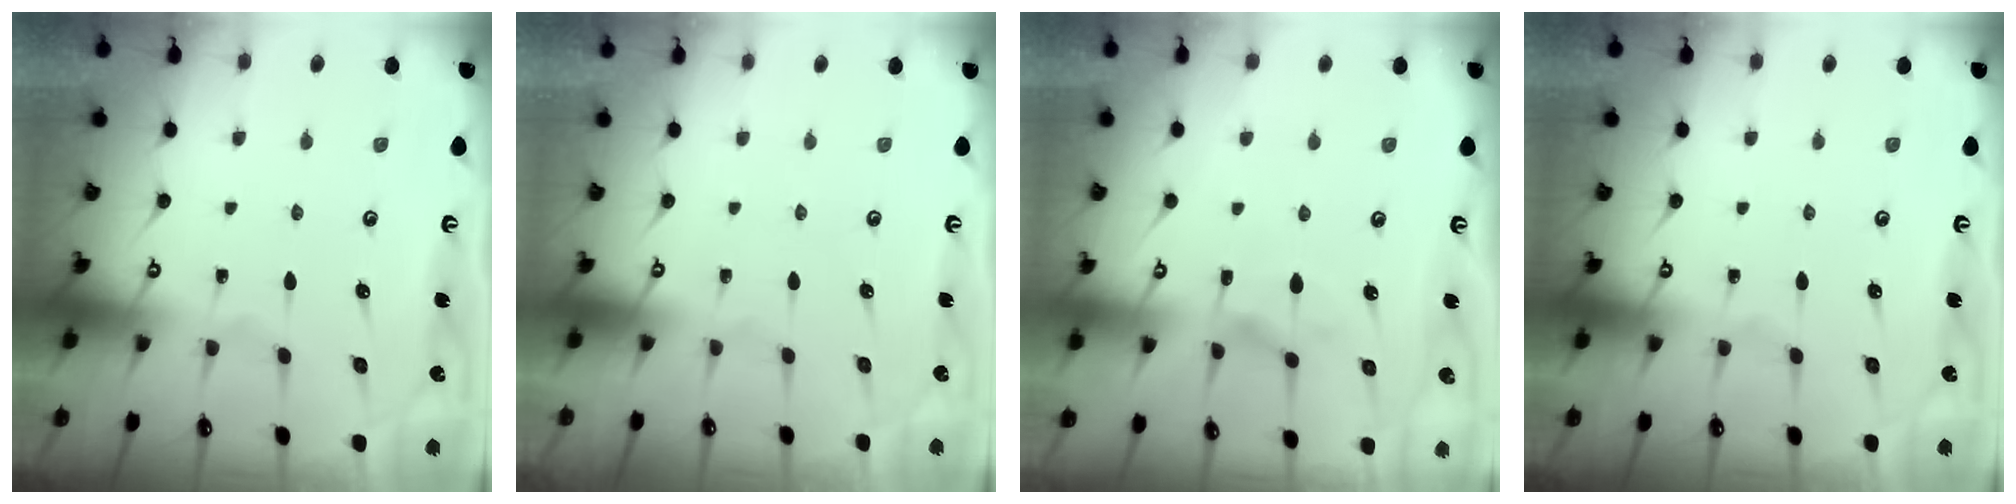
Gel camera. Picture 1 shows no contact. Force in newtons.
{"total": 1.5, "press": 1.4, "slide": 0.6}
{"total": 4.4, "press": 4.3, "slide": 1.0}
{"total": 0.0}